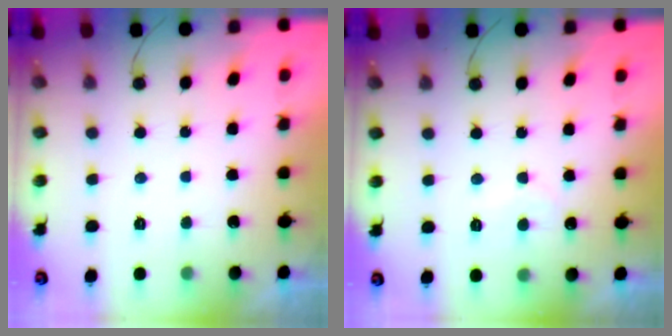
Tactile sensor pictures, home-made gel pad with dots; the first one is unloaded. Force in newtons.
{"total": 4.4, "press": 4.4, "slide": 0.3}